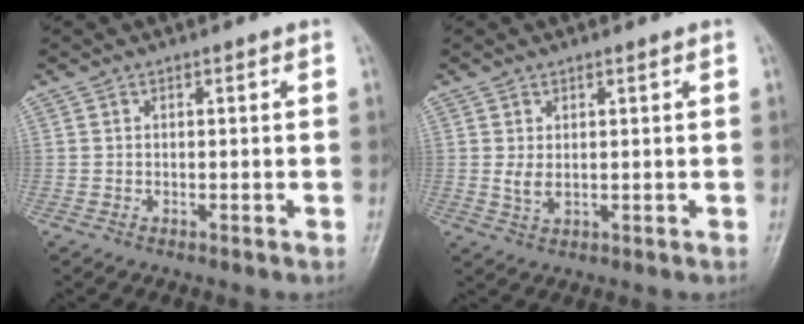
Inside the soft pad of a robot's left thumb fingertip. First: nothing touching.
{"total": 2.4, "force": [0.5, 1.2, 2.1], "torque": [-0.037, -0.005, 0.016]}